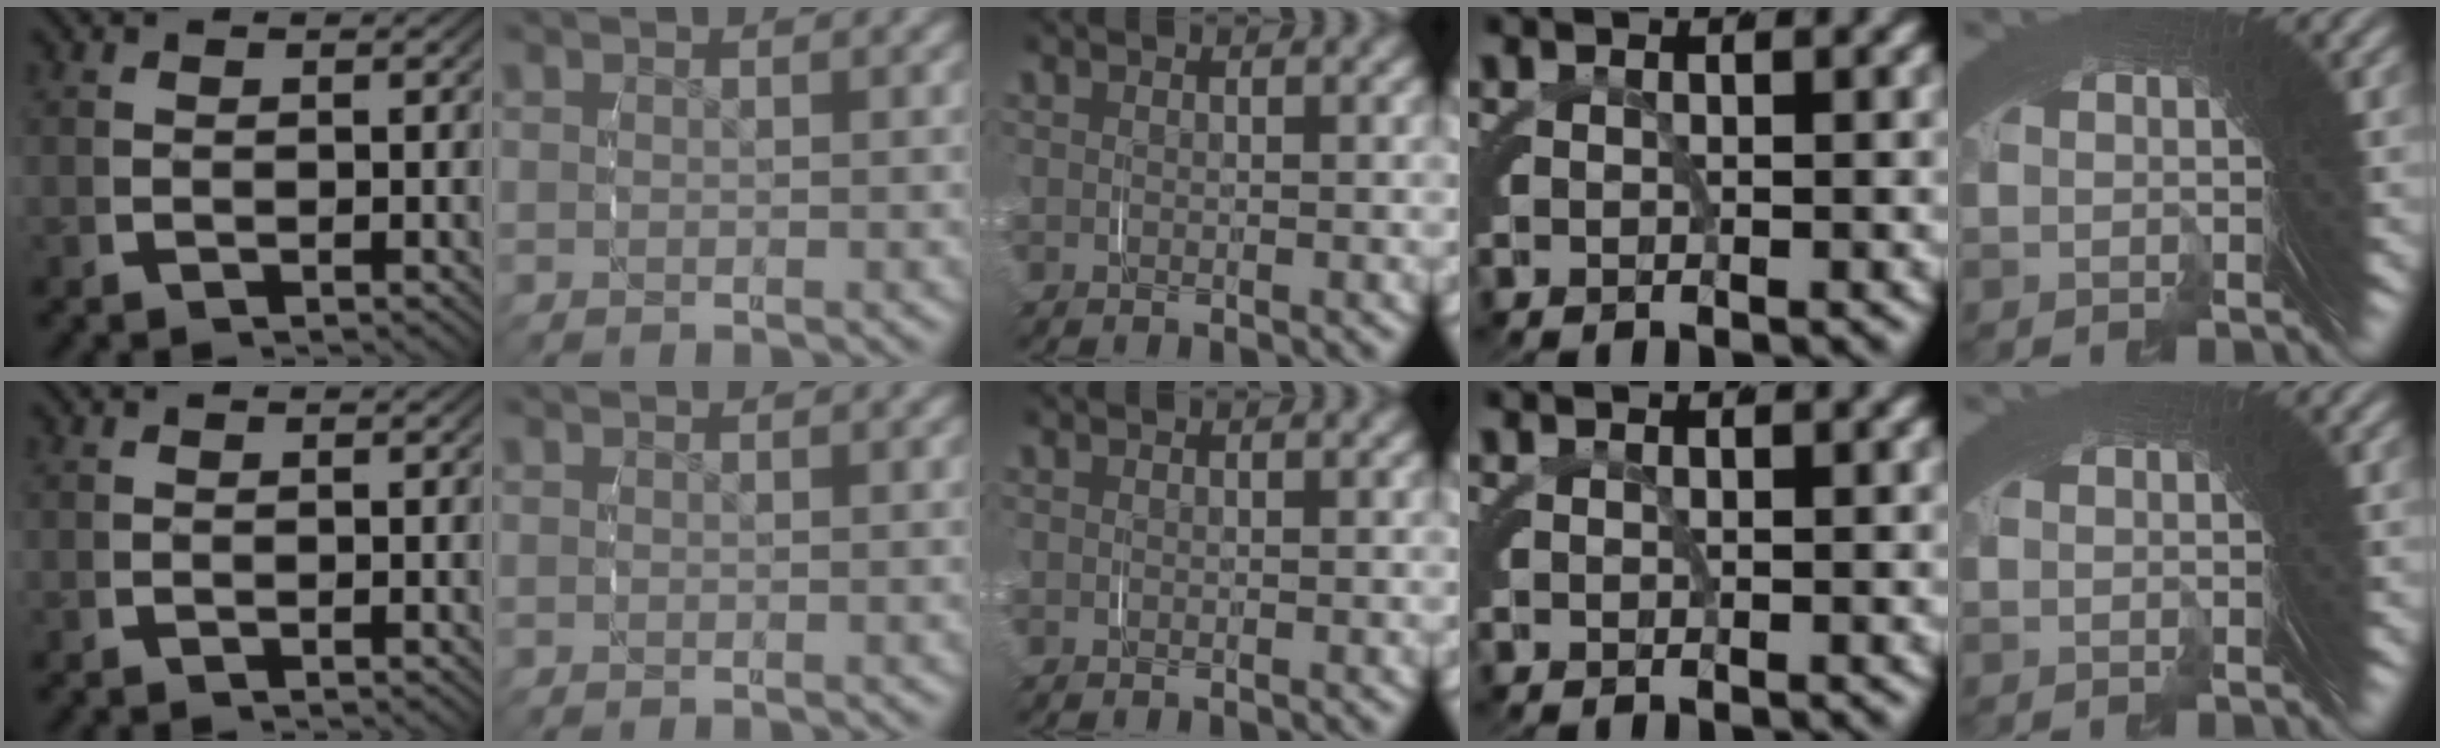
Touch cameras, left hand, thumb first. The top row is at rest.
{}